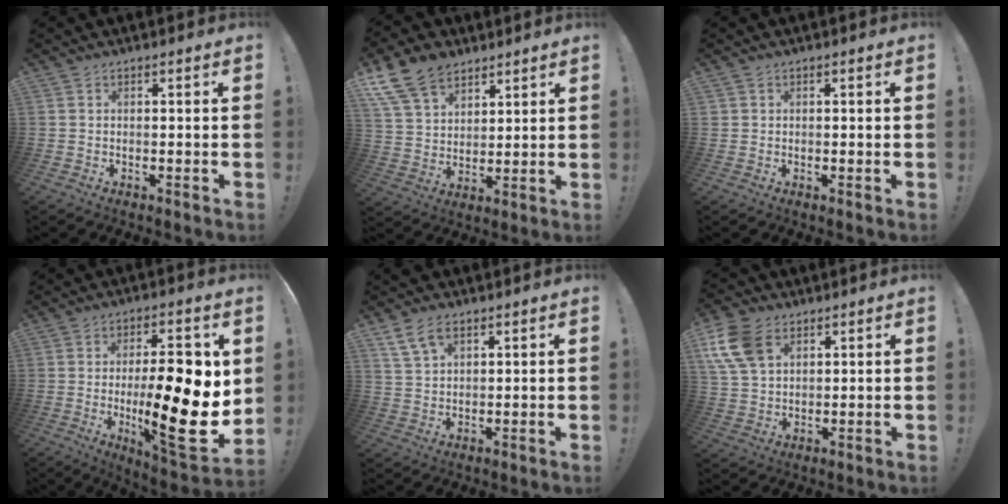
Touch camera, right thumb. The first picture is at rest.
{"total": 14.2, "force": [9.4, 8.9, 5.9], "torque": [-0.107, -0.051, 0.180]}
{"total": 0.7, "force": [0.2, 0.7, -0.1], "torque": [-0.003, 0.003, 0.005]}
{"total": 22.5, "force": [-0.6, 6.0, 21.6], "torque": [-0.333, -0.019, -0.009]}
{"total": 7.4, "force": [4.3, 4.1, 4.4], "torque": [-0.084, -0.006, 0.085]}
{"total": 13.0, "force": [5.5, 8.9, 7.7], "torque": [-0.154, -0.011, 0.110]}